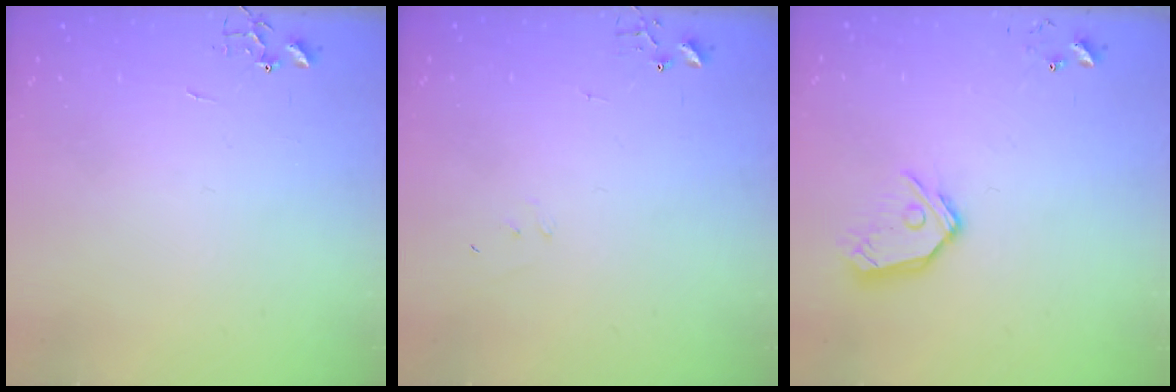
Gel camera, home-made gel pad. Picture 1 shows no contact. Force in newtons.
{"total": 4.9, "press": 4.9, "slide": 0.3}
{"total": 11.6, "press": 11.6, "slide": 1.4}